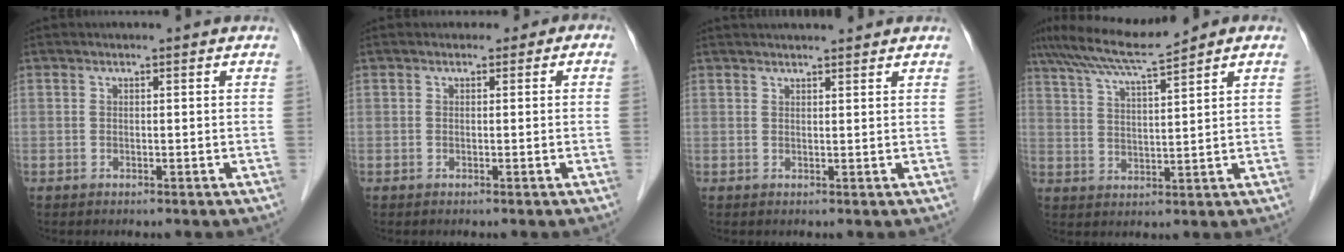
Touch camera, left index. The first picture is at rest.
{"total": 1.0, "force": [-0.2, 1.0, 0.1], "torque": [0.008, 0.006, -0.012]}
{"total": 6.9, "force": [6.2, 1.0, 2.7], "torque": [-0.036, 0.029, 0.079]}
{"total": 8.2, "force": [7.2, -0.8, 3.8], "torque": [-0.076, 0.018, 0.132]}